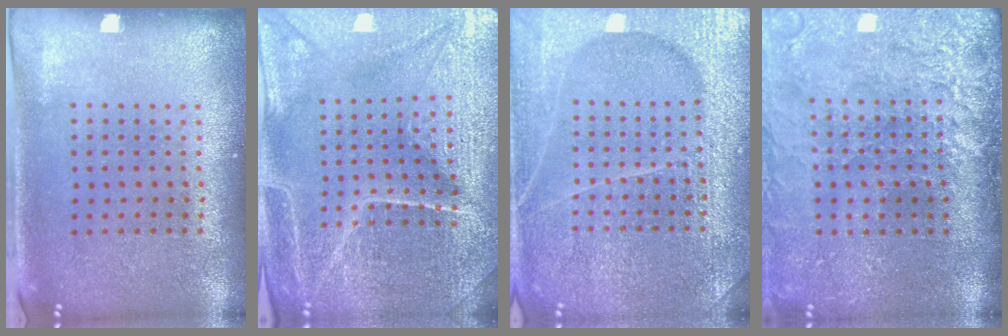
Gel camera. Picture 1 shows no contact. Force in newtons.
{"total": 4.9, "press": 4.6, "slide": 1.6}
{"total": 6.6, "press": 6.6, "slide": 0.8}
{"total": 4.4, "press": 3.6, "slide": 2.5}